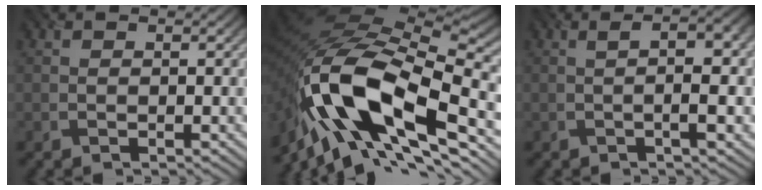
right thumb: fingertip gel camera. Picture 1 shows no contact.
{"total": 18.3, "force": [-6.3, 9.1, 14.6], "torque": [-0.298, -0.007, -0.109]}
{"total": 5.7, "force": [-0.1, 1.6, 5.5], "torque": [-0.077, 0.005, -0.001]}